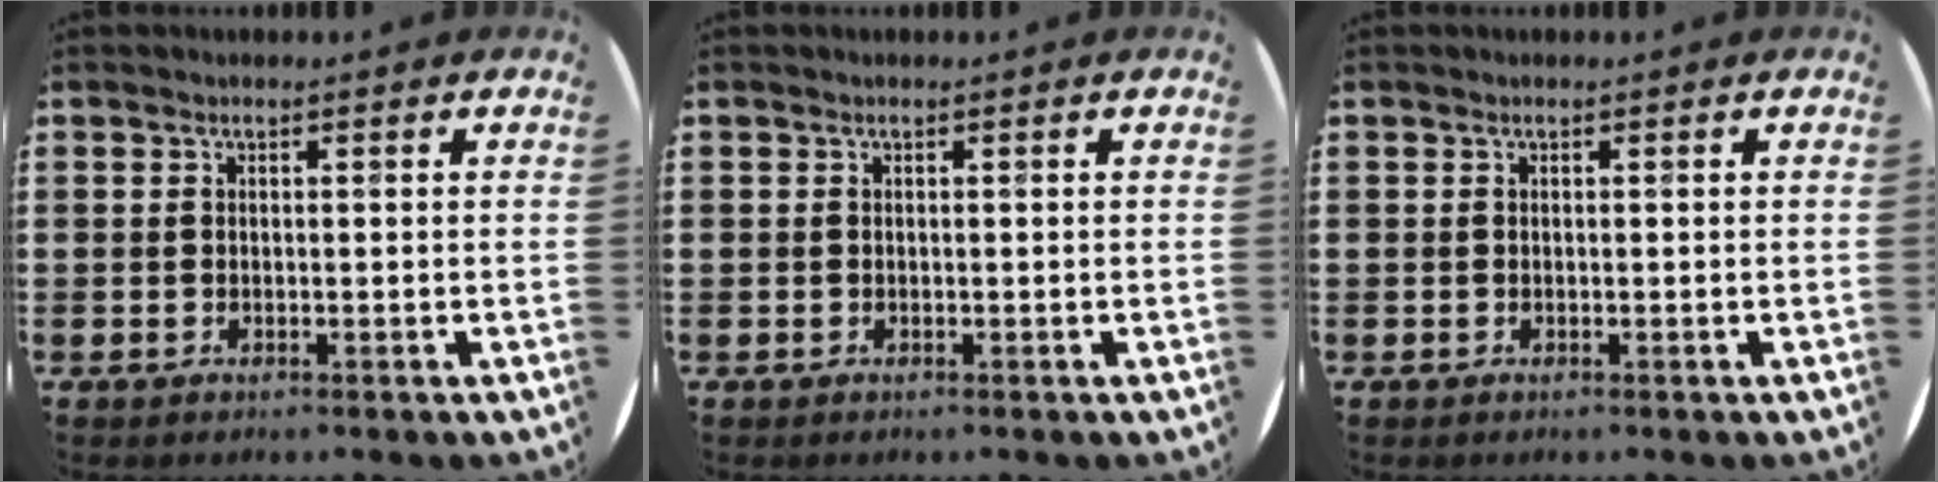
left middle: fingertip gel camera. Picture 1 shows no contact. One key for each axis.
{"total": 0.0}
{"total": 0.0}